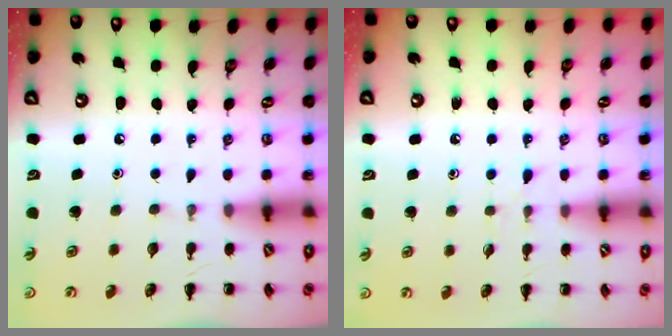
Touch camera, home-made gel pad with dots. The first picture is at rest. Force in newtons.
{"total": 5.0, "press": 4.6, "slide": 2.0}